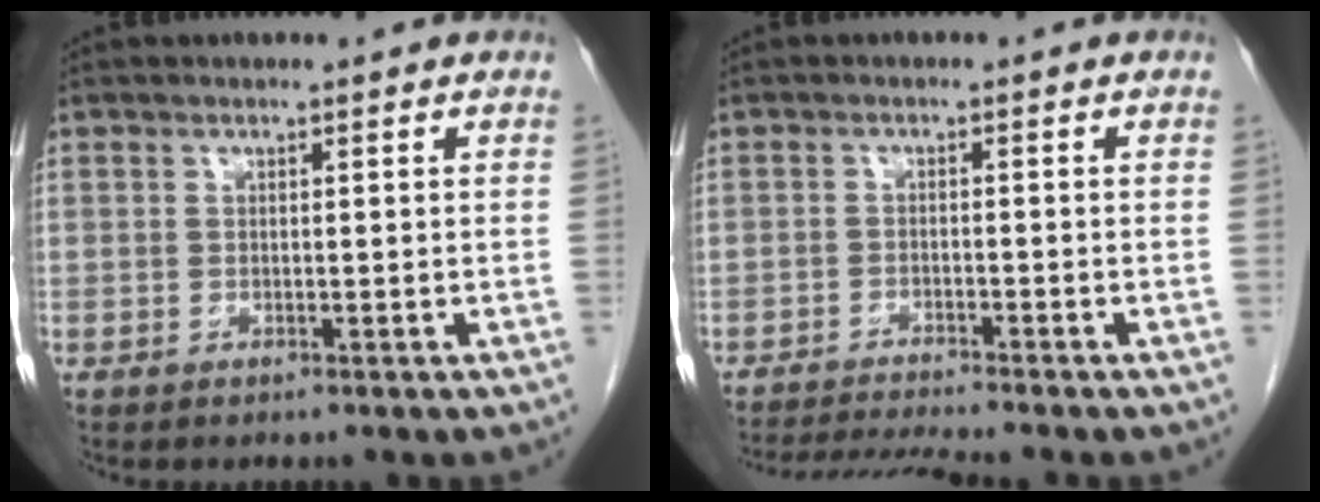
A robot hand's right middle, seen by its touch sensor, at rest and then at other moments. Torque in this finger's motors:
{"motor_torque": [0.05, -0.03, 0.02, 0.04]}